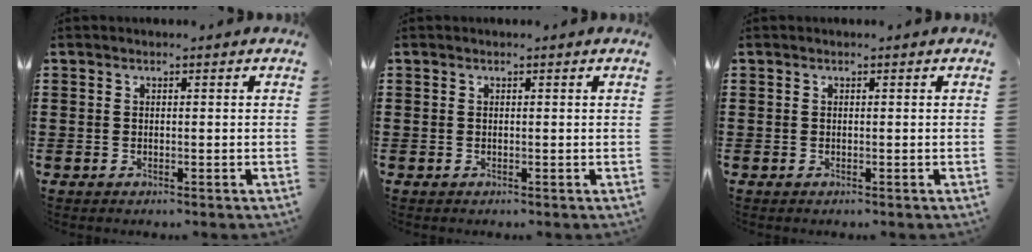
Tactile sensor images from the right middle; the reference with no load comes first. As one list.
[{"total": 0.0}, {"total": 0.0}]